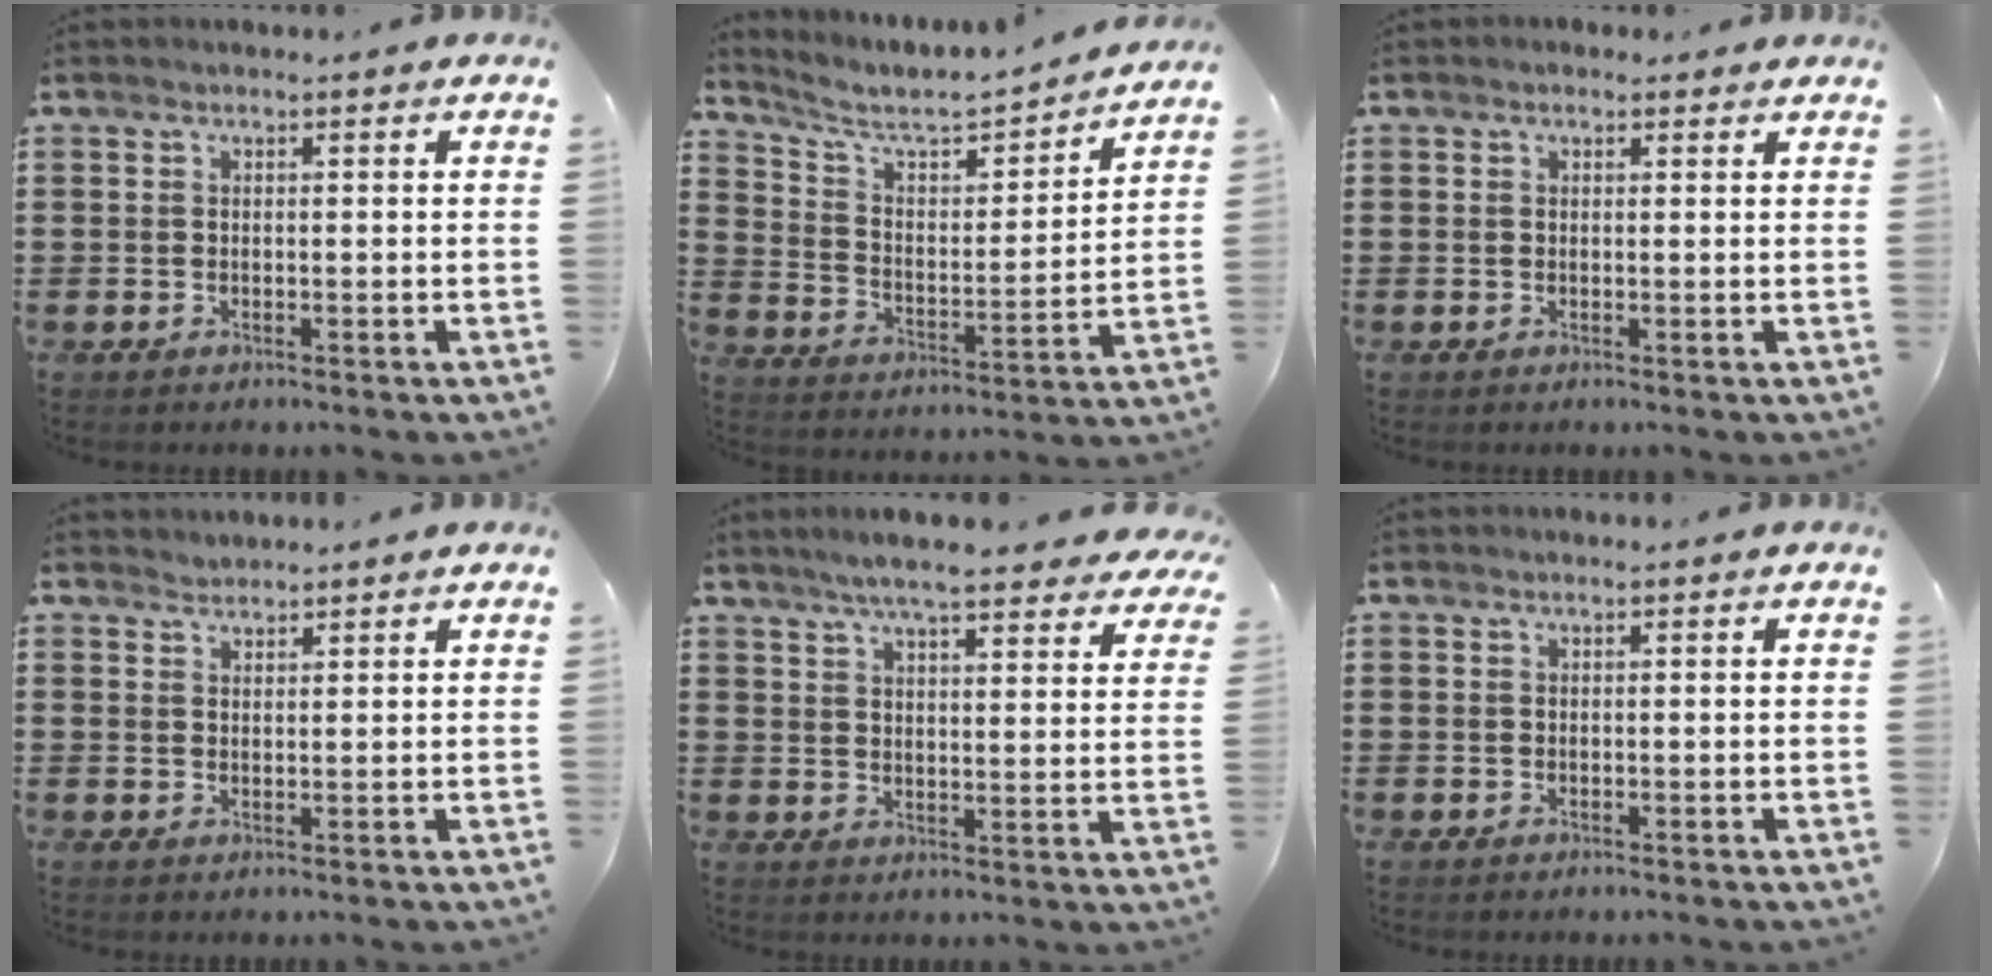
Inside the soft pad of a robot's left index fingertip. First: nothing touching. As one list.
[{"total": 5.4, "force": [4.8, 1.4, 2.1], "torque": [-0.069, -0.037, 0.073]}, {"total": 0.6, "force": [0.3, 0.5, 0.3], "torque": [-0.007, 0.005, 0.006]}, {"total": 1.4, "force": [1.4, 0.1, -0.3], "torque": [0.002, 0.002, 0.028]}, {"total": 6.8, "force": [6.0, 0.3, 3.1], "torque": [-0.071, -0.021, 0.105]}, {"total": 0.0}]